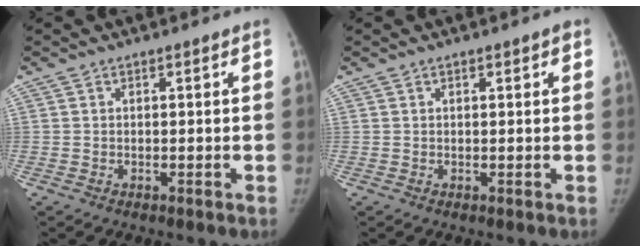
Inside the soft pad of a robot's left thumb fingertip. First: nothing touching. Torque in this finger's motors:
{"motor_torque": [-0.29, 0.05, -0.36, 0.15, -0.08]}